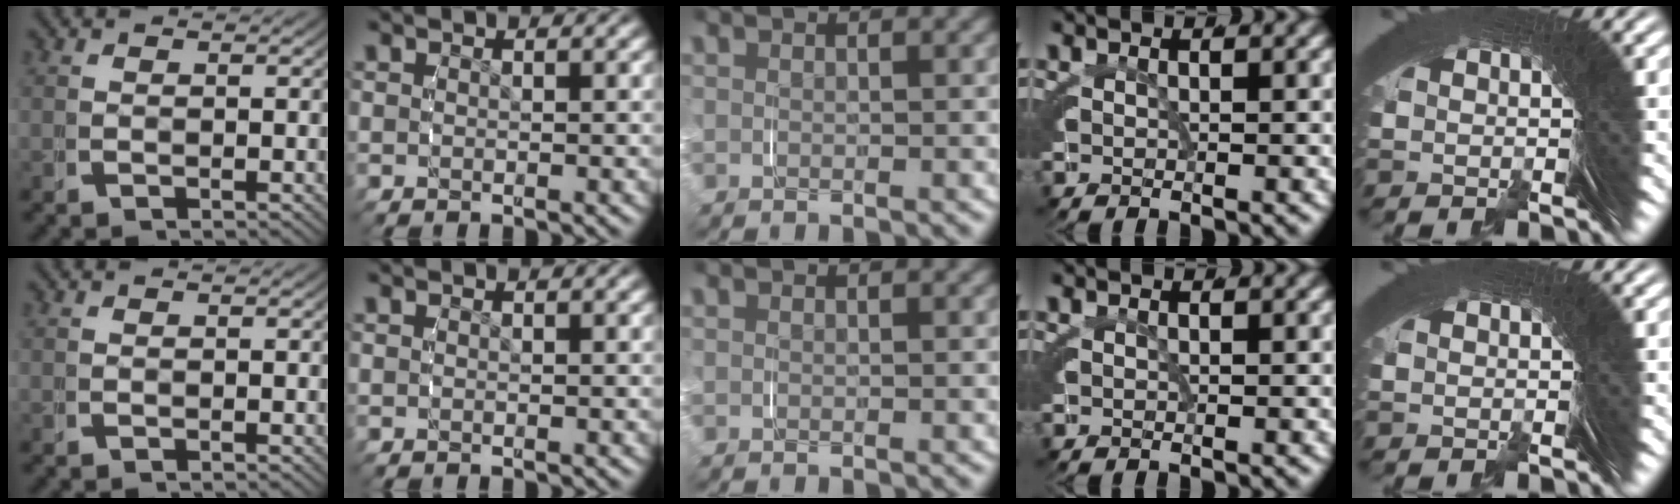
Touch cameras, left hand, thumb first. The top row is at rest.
{}